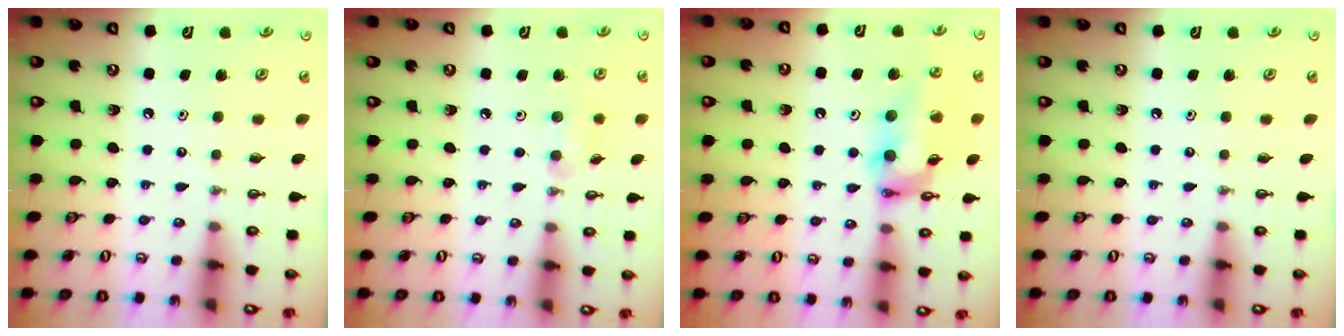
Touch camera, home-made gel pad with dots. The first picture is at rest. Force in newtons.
{"total": 6.3, "press": 6.2, "slide": 1.3}
{"total": 14.9, "press": 14.8, "slide": 1.8}
{"total": 0.0}